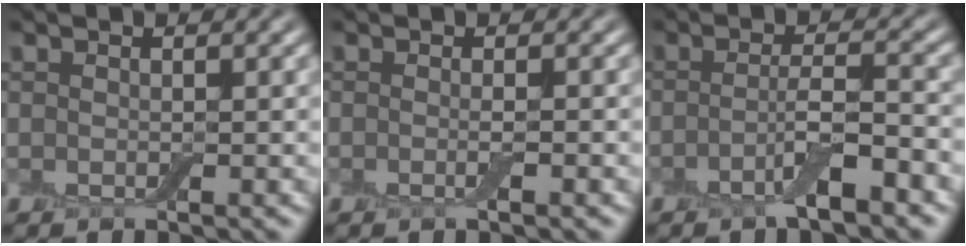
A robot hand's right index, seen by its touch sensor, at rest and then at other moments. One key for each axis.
{"total": 0.7, "fx": -0.4, "fy": -0.1, "fz": 0.6, "tx": -0.009, "ty": -0.005, "tz": -0.006}
{"total": 3.2, "fx": -1.7, "fy": 0.4, "fz": 2.6, "tx": -0.045, "ty": 0.008, "tz": -0.037}